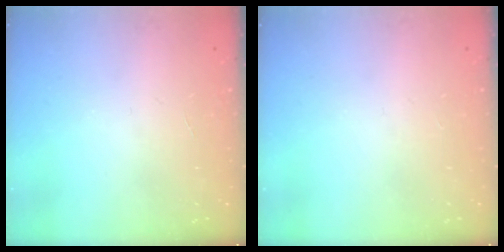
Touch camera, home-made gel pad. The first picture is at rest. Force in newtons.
{"total": 1.9, "press": 1.9, "slide": 0.3}